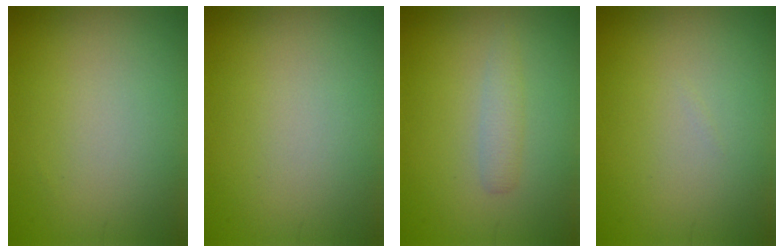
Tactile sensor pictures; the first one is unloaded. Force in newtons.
{"total": 0.0}
{"total": 1.5, "press": 1.5, "slide": 0.0}
{"total": 0.0}